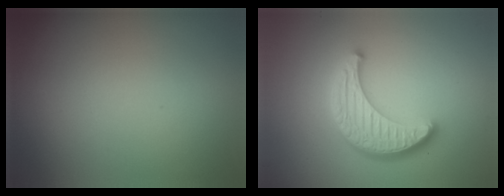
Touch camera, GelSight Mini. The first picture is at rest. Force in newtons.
{"total": 4.6, "press": 3.9, "slide": 2.5}